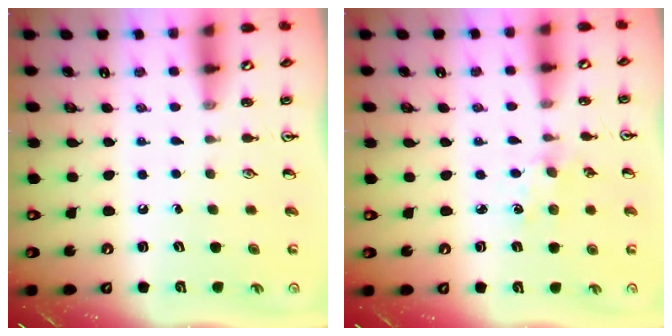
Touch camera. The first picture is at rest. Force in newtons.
{"total": 2.9, "press": 2.9, "slide": 0.4}